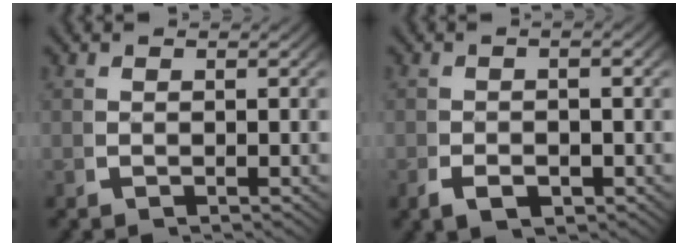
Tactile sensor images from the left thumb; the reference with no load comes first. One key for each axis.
{"total": 2.5, "fx": -1.1, "fy": 1.4, "fz": 1.8, "tx": -0.037, "ty": -0.010, "tz": -0.011}